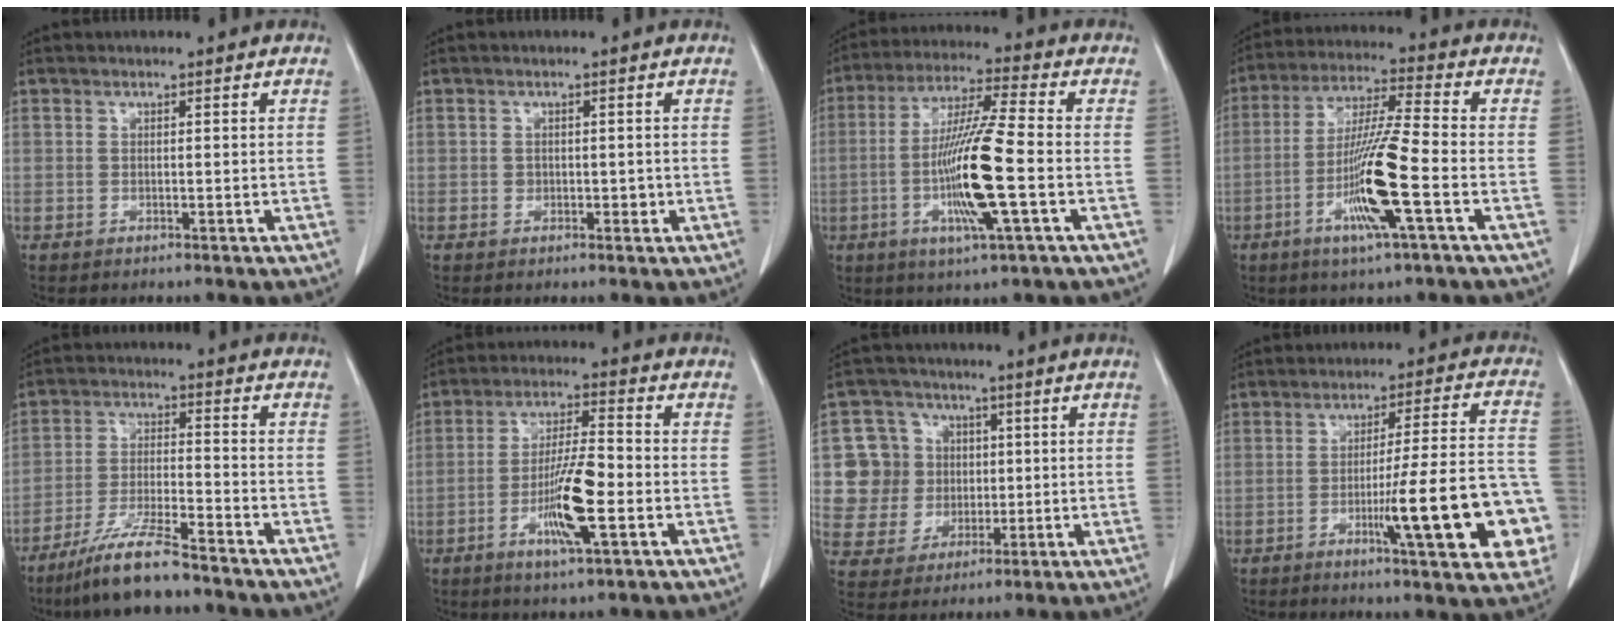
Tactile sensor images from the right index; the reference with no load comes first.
{"total": 1.4, "force": [-0.1, 1.1, 0.8], "torque": [-0.012, 0.001, 0.000]}
{"total": 13.6, "force": [-3.0, 0.0, 13.3], "torque": [-0.261, -0.012, -0.061]}
{"total": 12.5, "force": [-4.2, -0.3, 11.8], "torque": [-0.231, -0.010, -0.084]}
{"total": 9.3, "force": [-7.5, 0.5, 5.4], "torque": [-0.107, -0.027, -0.143]}
{"total": 10.0, "force": [-3.1, 1.1, 9.4], "torque": [-0.176, -0.004, -0.059]}
{"total": 9.3, "force": [1.5, 9.1, 1.6], "torque": [-0.039, 0.027, 0.034]}
{"total": 17.3, "force": [-5.1, 1.7, 16.4], "torque": [-0.173, 0.017, -0.063]}